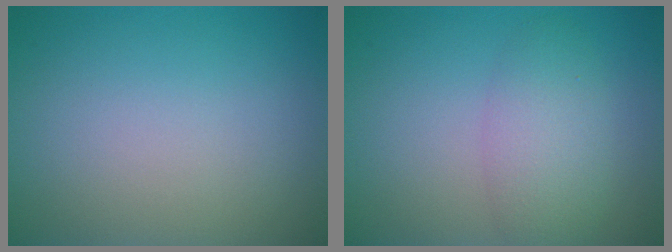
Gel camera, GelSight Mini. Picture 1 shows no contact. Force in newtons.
{"total": 3.4, "press": 3.4, "slide": 0.3}